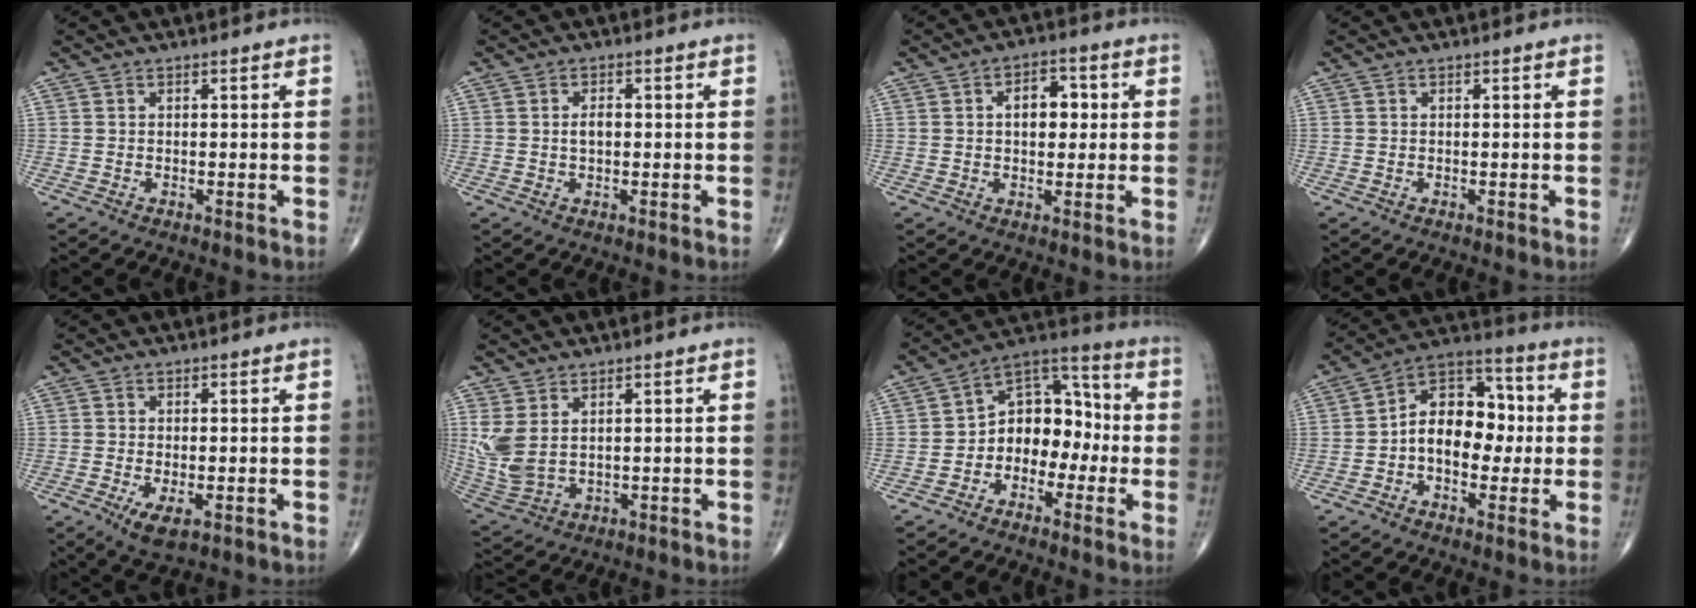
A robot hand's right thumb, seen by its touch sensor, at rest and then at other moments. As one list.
[{"total": 2.2, "force": [0.0, 1.2, 1.8], "torque": [-0.026, 0.002, -0.002]}, {"total": 6.6, "force": [1.1, 4.1, 5.0], "torque": [-0.052, 0.010, 0.011]}, {"total": 0.0}, {"total": 4.2, "force": [-1.6, 1.7, 3.5], "torque": [-0.061, -0.010, -0.023]}, {"total": 7.4, "force": [2.4, 4.0, 5.8], "torque": [-0.140, -0.011, 0.063]}, {"total": 11.6, "force": [-2.4, 8.4, 7.6], "torque": [-0.077, 0.053, -0.058]}, {"total": 13.5, "force": [-0.6, 9.1, 9.9], "torque": [-0.119, 0.042, -0.019]}]